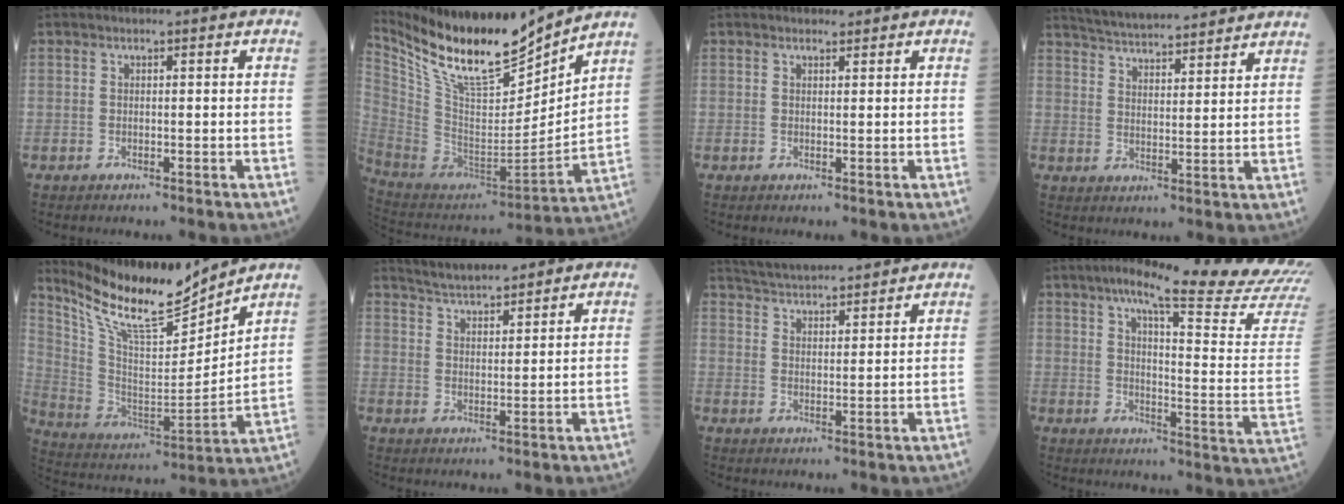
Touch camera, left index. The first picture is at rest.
{"total": 18.9, "force": [16.4, 2.4, 9.1], "torque": [-0.175, -0.023, 0.309]}
{"total": 1.0, "force": [0.9, 0.4, 0.1], "torque": [-0.008, 0.000, 0.014]}
{"total": 15.2, "force": [14.1, 1.8, 5.4], "torque": [-0.091, 0.022, 0.208]}
{"total": 15.5, "force": [13.8, 1.7, 6.8], "torque": [-0.141, -0.008, 0.260]}
{"total": 7.1, "force": [6.7, 1.1, 2.1], "torque": [-0.045, 0.021, 0.120]}
{"total": 11.7, "force": [11.0, 1.0, 3.7], "torque": [-0.070, 0.024, 0.171]}
{"total": 23.3, "force": [20.2, -0.5, 11.6], "torque": [-0.166, -0.078, 0.245]}